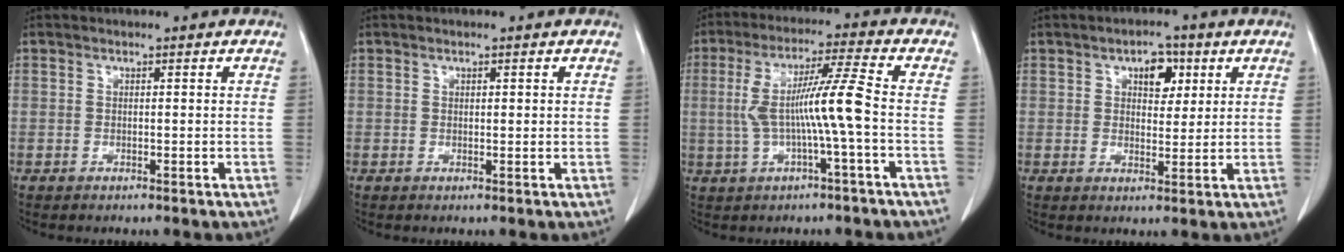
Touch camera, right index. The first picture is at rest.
{"total": 0.7, "force": [0.3, 0.2, 0.5], "torque": [-0.008, -0.001, 0.005]}
{"total": 9.4, "force": [-1.0, -0.6, 9.3], "torque": [-0.181, 0.017, -0.017]}
{"total": 4.8, "force": [2.1, 2.7, 3.3], "torque": [-0.047, 0.011, 0.032]}